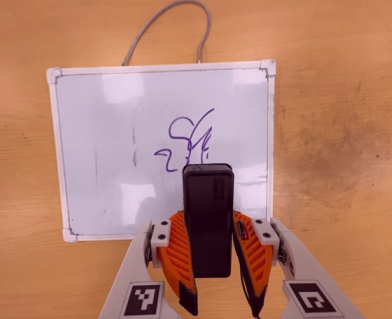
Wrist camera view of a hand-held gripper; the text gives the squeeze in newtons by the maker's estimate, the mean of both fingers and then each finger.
{"total": 7.6, "left": 6.0, "right": 9.2}